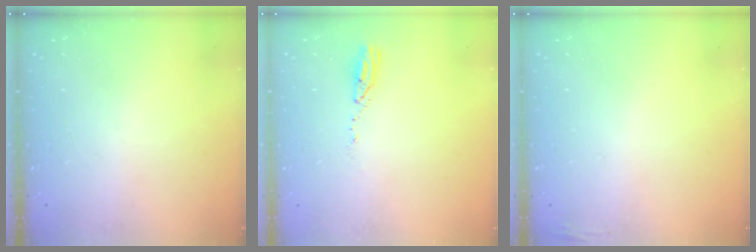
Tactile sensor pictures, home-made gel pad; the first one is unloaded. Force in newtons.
{"total": 3.6, "press": 3.6, "slide": 0.2}
{"total": 3.8, "press": 3.7, "slide": 1.0}